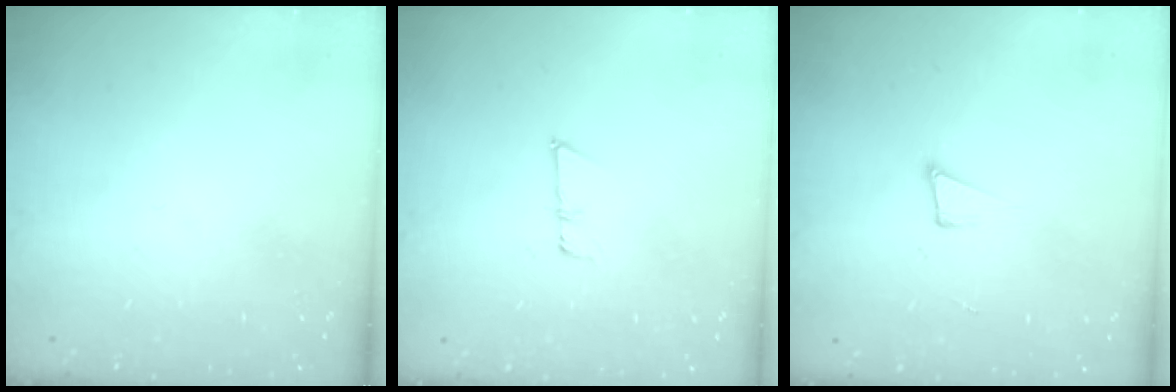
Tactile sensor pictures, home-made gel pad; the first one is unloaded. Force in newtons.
{"total": 5.4, "press": 5.2, "slide": 1.3}
{"total": 5.1, "press": 3.8, "slide": 3.3}